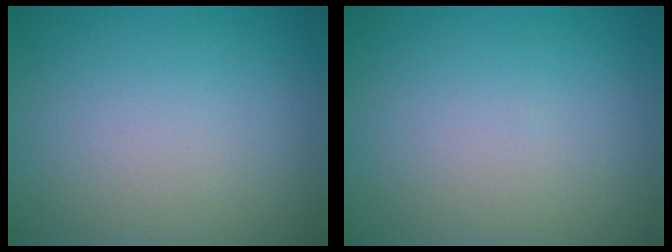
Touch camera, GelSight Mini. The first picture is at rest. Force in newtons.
{"total": 0.0}